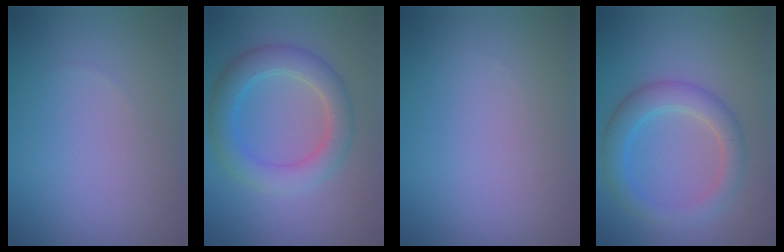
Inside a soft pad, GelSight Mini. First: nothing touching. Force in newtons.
{"total": 4.6, "press": 4.6, "slide": 0.2}
{"total": 0.0}
{"total": 4.0, "press": 3.9, "slide": 0.4}